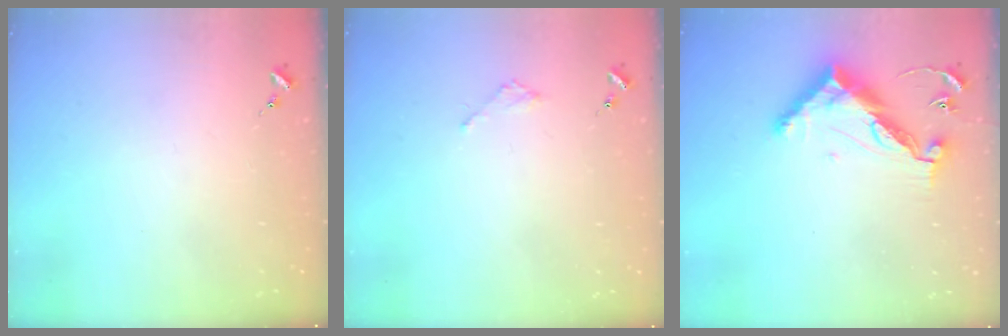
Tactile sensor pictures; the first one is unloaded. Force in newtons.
{"total": 1.8, "press": 1.8, "slide": 0.2}
{"total": 12.8, "press": 12.8, "slide": 0.5}